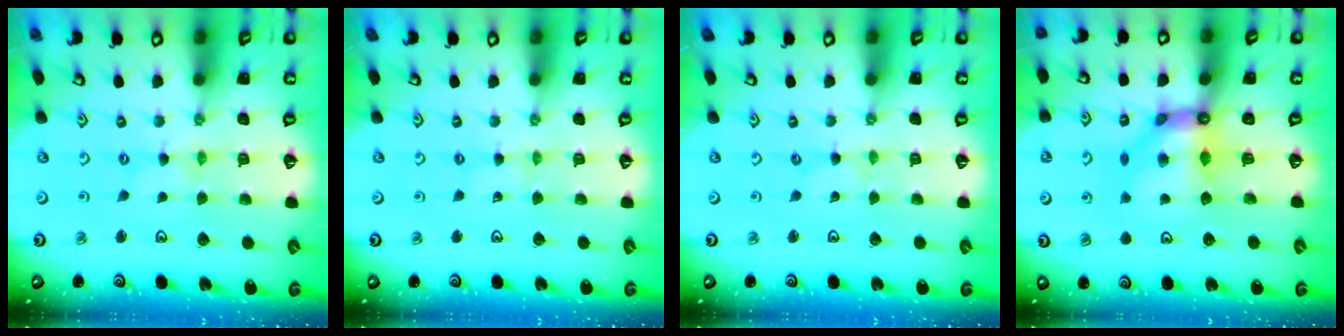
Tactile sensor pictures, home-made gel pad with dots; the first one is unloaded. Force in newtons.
{"total": 1.4, "press": 1.3, "slide": 0.2}
{"total": 0.0}
{"total": 9.3, "press": 9.3, "slide": 1.1}